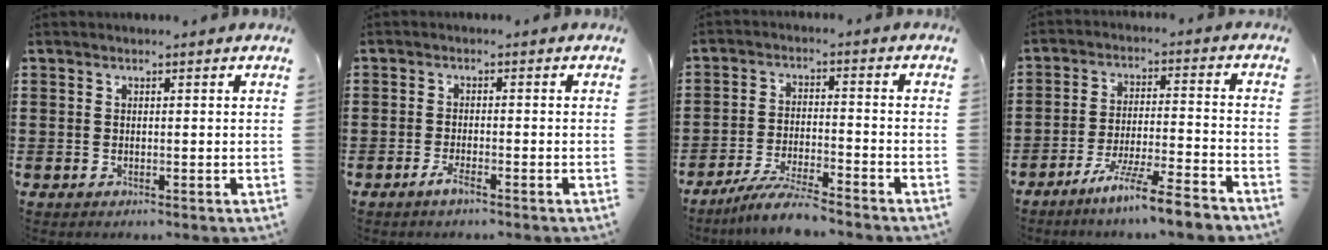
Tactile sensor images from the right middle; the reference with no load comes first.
{"total": 2.2, "force": [-1.5, 0.3, 1.5], "torque": [-0.032, 0.000, -0.030]}
{"total": 6.2, "force": [-5.6, 0.1, 2.5], "torque": [-0.050, -0.004, -0.107]}
{"total": 8.2, "force": [-7.1, -0.6, 4.1], "torque": [-0.080, -0.005, -0.137]}